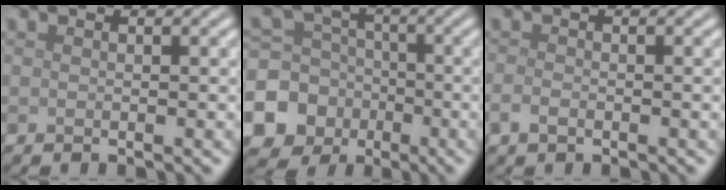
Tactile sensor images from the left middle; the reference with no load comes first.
{"total": 11.3, "force": [-4.3, 10.2, 2.3], "torque": [-0.069, -0.031, -0.099]}
{"total": 1.3, "force": [-0.7, 0.8, 0.8], "torque": [-0.018, 0.000, -0.016]}